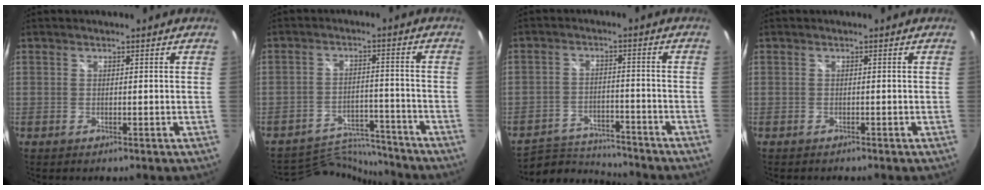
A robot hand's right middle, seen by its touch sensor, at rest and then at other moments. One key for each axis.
{"total": 10.9, "fx": -10.8, "fy": 1.1, "fz": 0.5, "tx": -0.029, "ty": 0.011, "tz": -0.171}
{"total": 9.4, "fx": -9.2, "fy": 1.7, "fz": 1.2, "tx": -0.045, "ty": 0.010, "tz": -0.151}
{"total": 0.6, "fx": -0.6, "fy": 0.2, "fz": 0.1, "tx": -0.001, "ty": -0.003, "tz": -0.010}